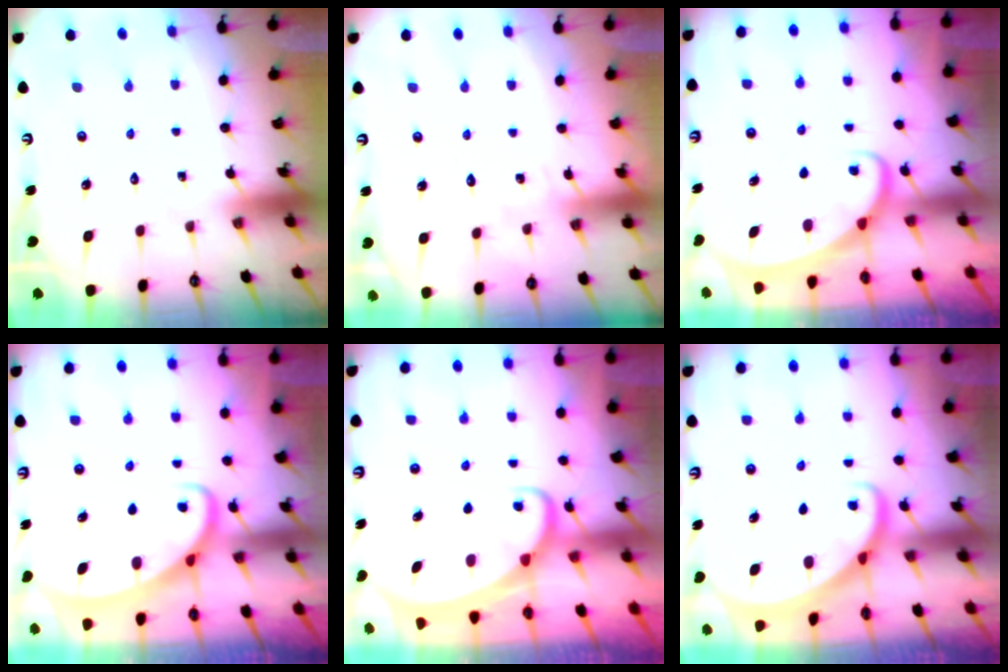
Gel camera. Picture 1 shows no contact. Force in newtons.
{"total": 5.0, "press": 5.0, "slide": 0.4}
{"total": 2.1, "press": 2.1, "slide": 0.1}
{"total": 2.4, "press": 2.4, "slide": 0.4}
{"total": 2.4, "press": 2.3, "slide": 0.3}
{"total": 1.9, "press": 1.9, "slide": 0.0}